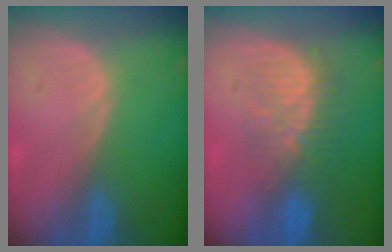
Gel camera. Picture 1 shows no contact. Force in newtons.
{"total": 8.1, "press": 7.4, "slide": 3.3}